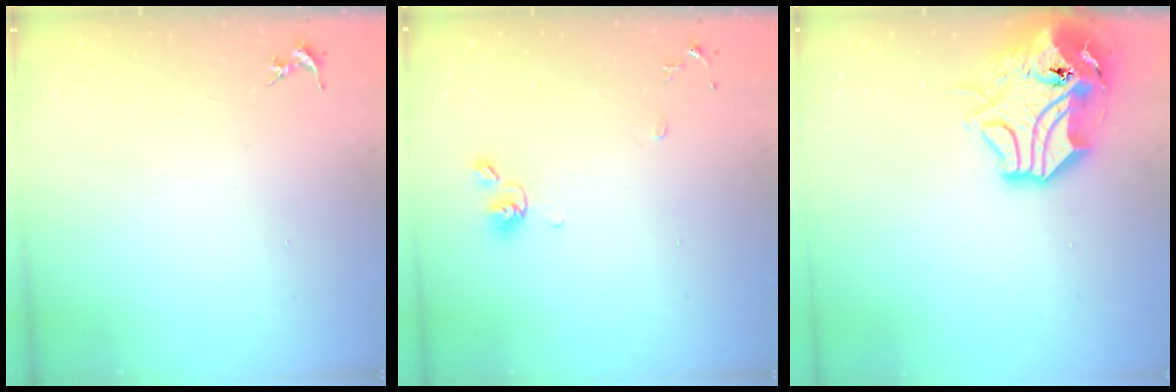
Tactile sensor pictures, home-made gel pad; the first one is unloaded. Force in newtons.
{"total": 7.9, "press": 7.6, "slide": 2.0}
{"total": 17.8, "press": 17.5, "slide": 2.8}